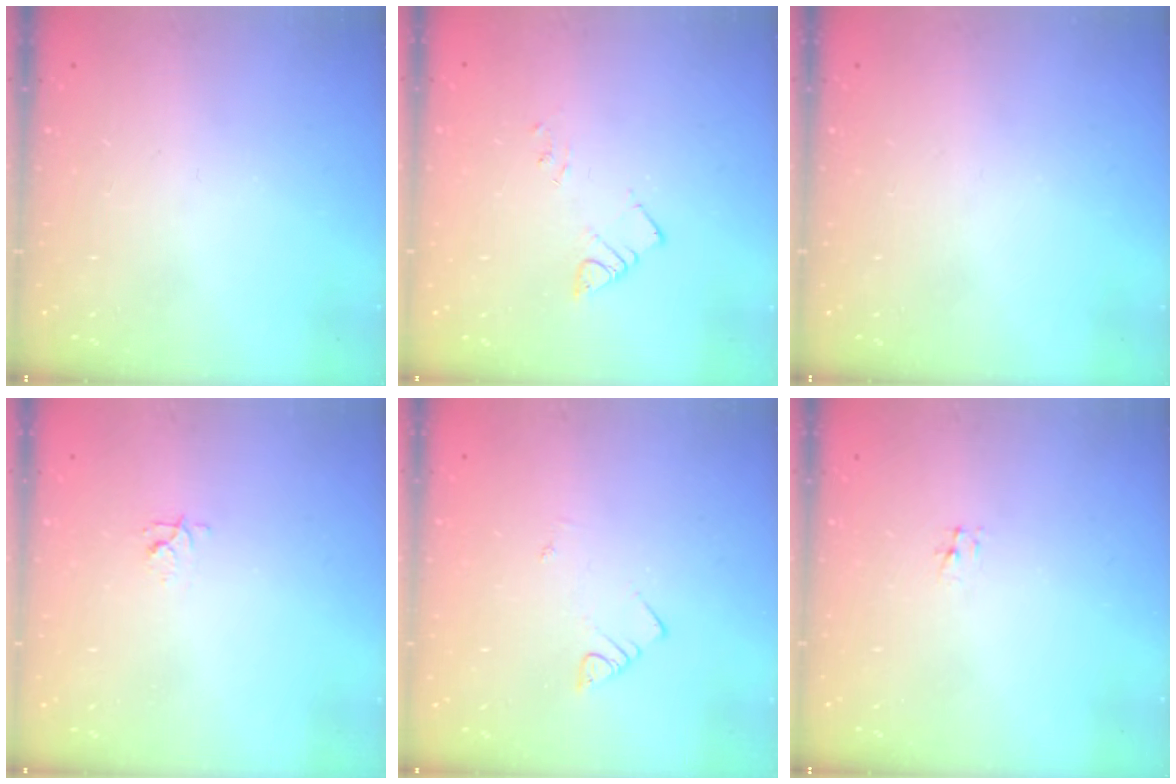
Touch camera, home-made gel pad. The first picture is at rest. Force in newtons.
{"total": 3.3, "press": 3.3, "slide": 0.4}
{"total": 0.0}
{"total": 3.8, "press": 3.7, "slide": 0.4}
{"total": 2.2, "press": 2.2, "slide": 0.3}
{"total": 1.9, "press": 1.9, "slide": 0.2}